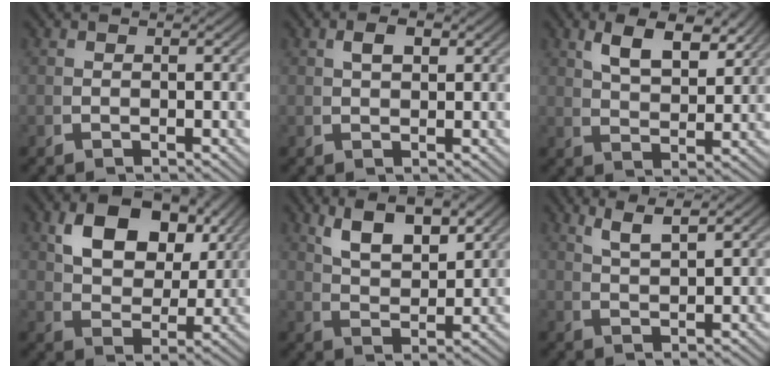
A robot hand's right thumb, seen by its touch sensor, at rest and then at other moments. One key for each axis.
{"total": 1.7, "fx": 1.0, "fy": 0.6, "fz": 1.2, "tx": -0.012, "ty": 0.006, "tz": 0.021}
{"total": 5.2, "fx": 3.6, "fy": 1.5, "fz": 3.4, "tx": -0.055, "ty": 0.006, "tz": 0.070}
{"total": 7.8, "fx": 3.4, "fy": 4.4, "fz": 5.6, "tx": -0.094, "ty": -0.005, "tz": 0.060}
{"total": 5.9, "fx": 3.8, "fy": 2.1, "fz": 4.0, "tx": -0.060, "ty": 0.005, "tz": 0.075}
{"total": 4.0, "fx": 3.4, "fy": 0.0, "fz": 2.1, "tx": -0.028, "ty": 0.014, "tz": 0.066}